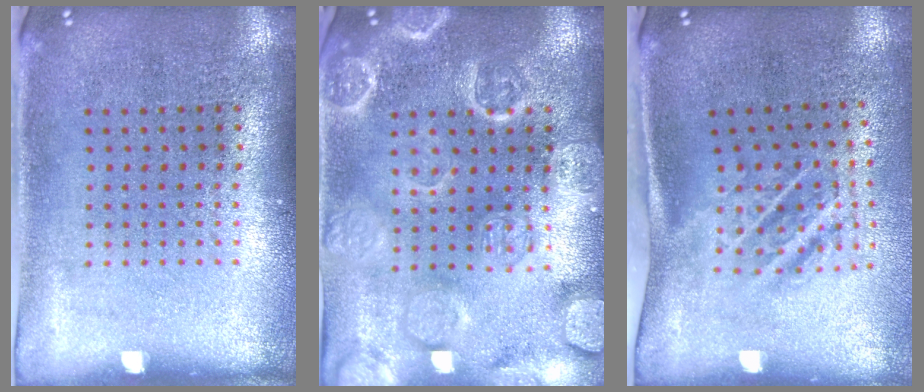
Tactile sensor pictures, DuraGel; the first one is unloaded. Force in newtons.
{"total": 3.5, "press": 3.5, "slide": 0.4}
{"total": 1.8, "press": 1.2, "slide": 1.4}